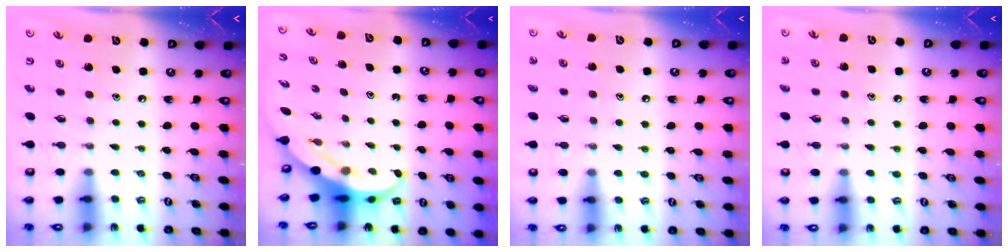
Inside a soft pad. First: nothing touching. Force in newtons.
{"total": 4.2, "press": 4.2, "slide": 0.6}
{"total": 5.8, "press": 5.8, "slide": 0.6}
{"total": 4.4, "press": 4.3, "slide": 0.5}